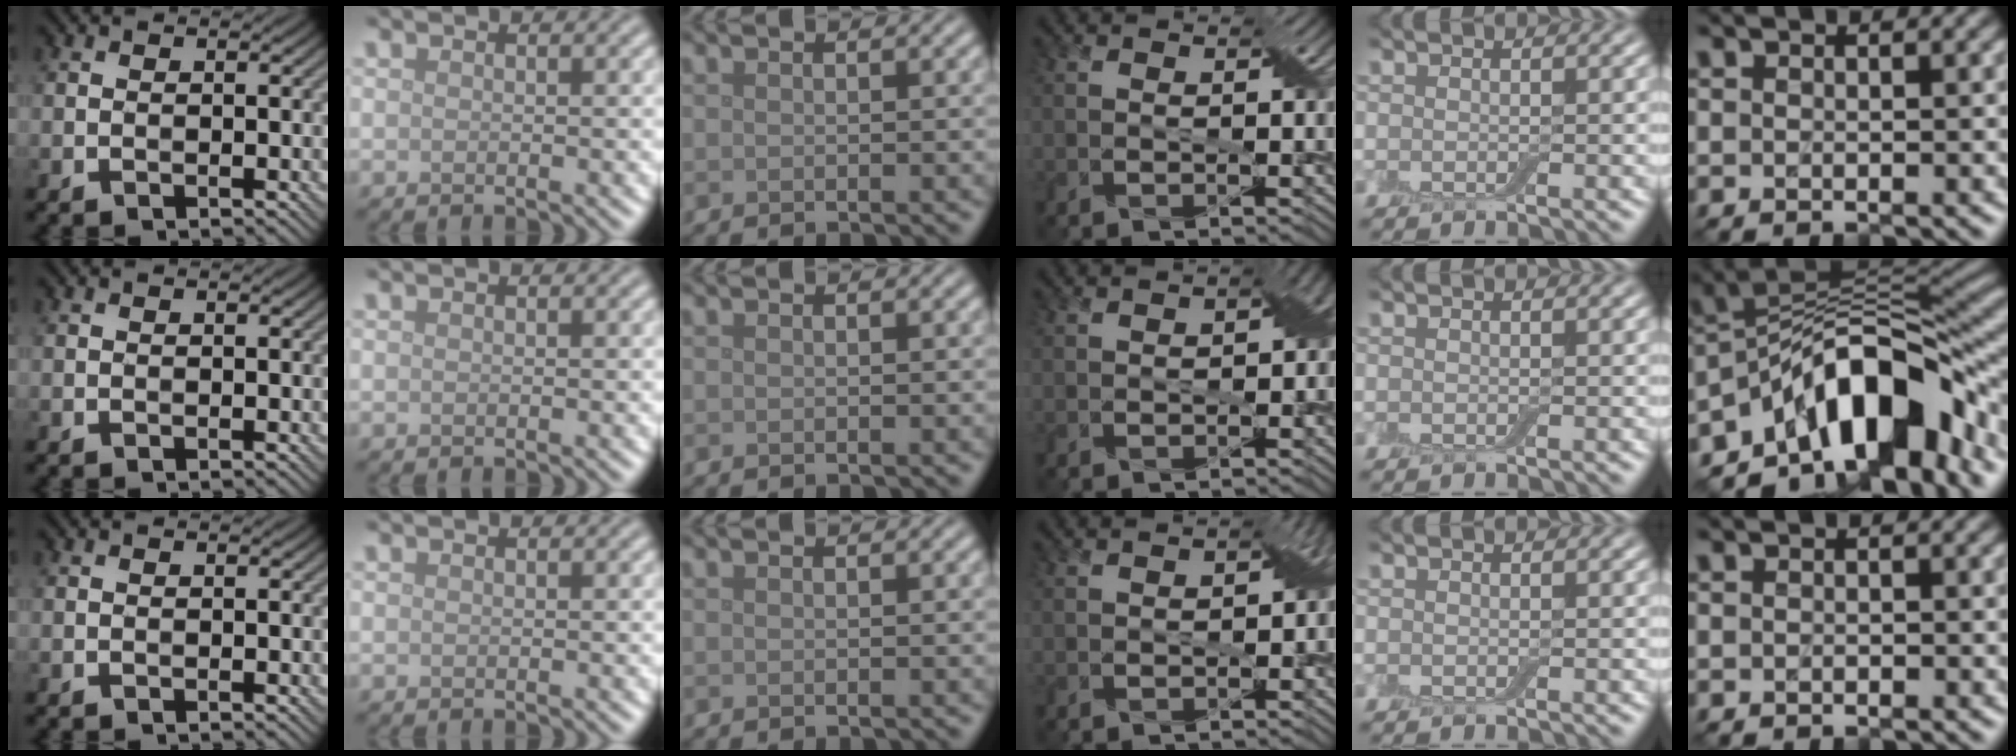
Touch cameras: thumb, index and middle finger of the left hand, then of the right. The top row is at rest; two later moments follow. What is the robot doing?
{"motion": "pour", "object": "bottle"}